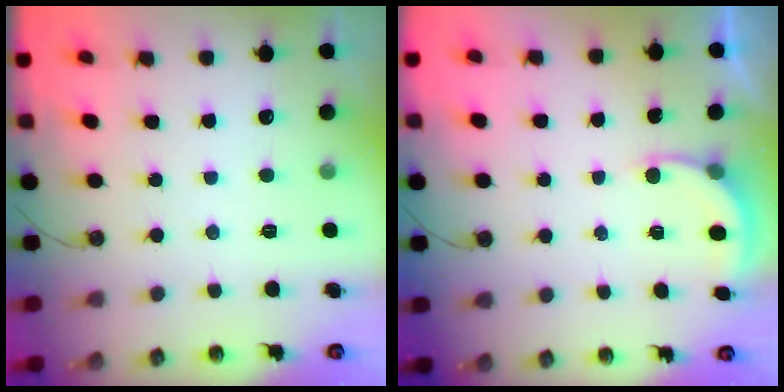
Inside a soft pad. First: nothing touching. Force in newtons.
{"total": 2.9, "press": 2.9, "slide": 0.2}